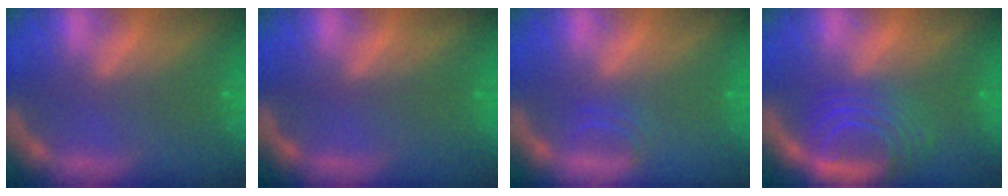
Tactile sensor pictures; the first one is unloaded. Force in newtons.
{"total": 0.0}
{"total": 1.4}
{"total": 7.5}